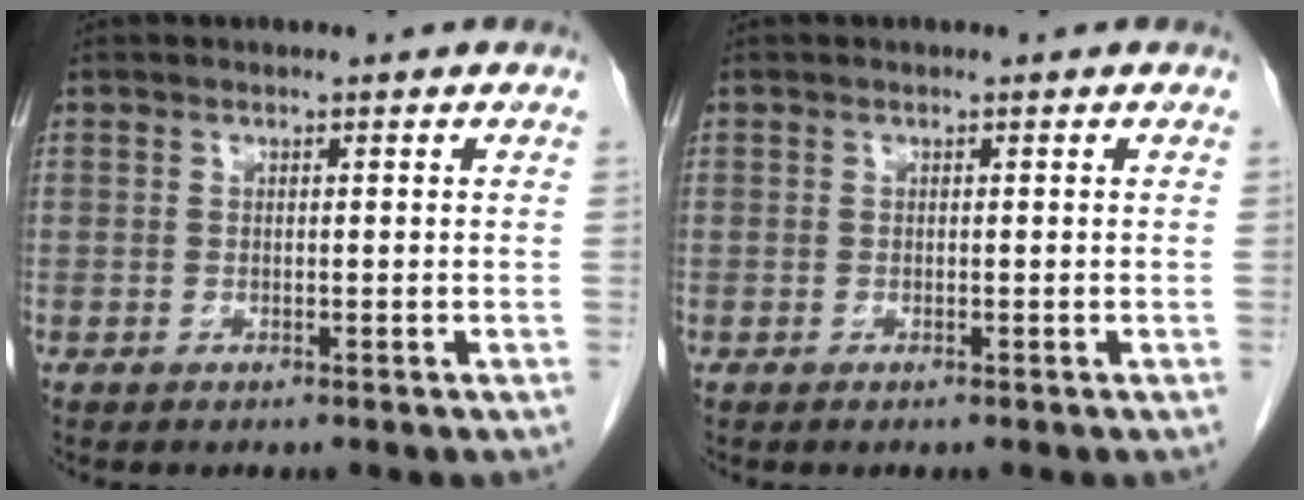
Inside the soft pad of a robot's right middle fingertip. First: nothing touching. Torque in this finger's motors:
{"motor_torque": [0.54, -0.34, 0.02, 0.01]}